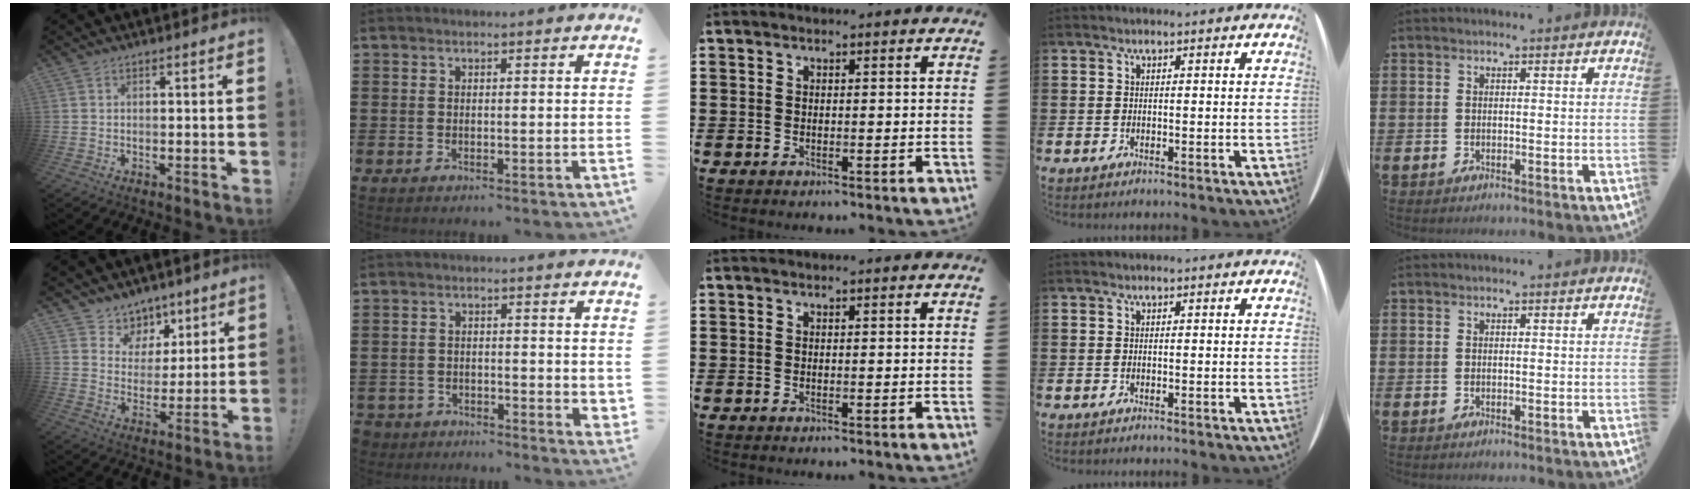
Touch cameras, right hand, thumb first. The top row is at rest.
{"thumb": {"total": 7.9, "force": [5.0, 6.1, 0.9], "torque": [-0.016, -0.045, 0.101]}, "index": {"total": 1.8, "force": [-1.2, 1.2, 0.4], "torque": [-0.014, 0.005, -0.027]}}